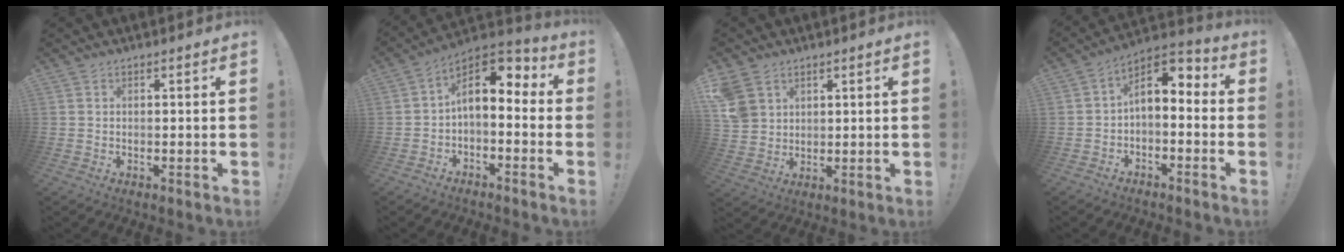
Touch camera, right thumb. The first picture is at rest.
{"total": 9.0, "force": [2.1, 5.3, 7.0], "torque": [-0.101, -0.015, 0.037]}
{"total": 7.5, "force": [3.9, 5.9, 2.5], "torque": [-0.055, -0.021, 0.079]}
{"total": 6.4, "force": [0.5, 4.0, 4.9], "torque": [-0.066, -0.001, 0.013]}